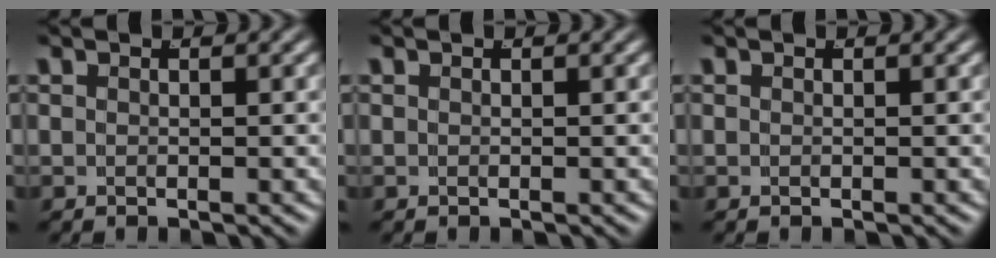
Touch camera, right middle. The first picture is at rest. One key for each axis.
{"total": 0.0}
{"total": 0.0}